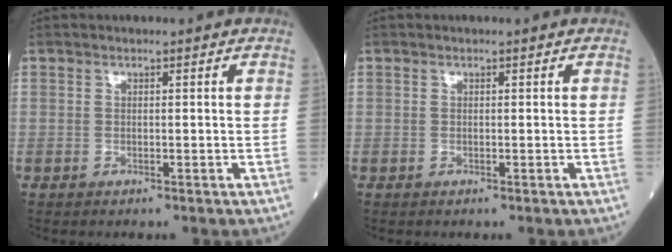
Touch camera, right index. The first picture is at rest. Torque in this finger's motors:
{"motor_torque": [0.02, 0.00, 0.01, 0.00]}